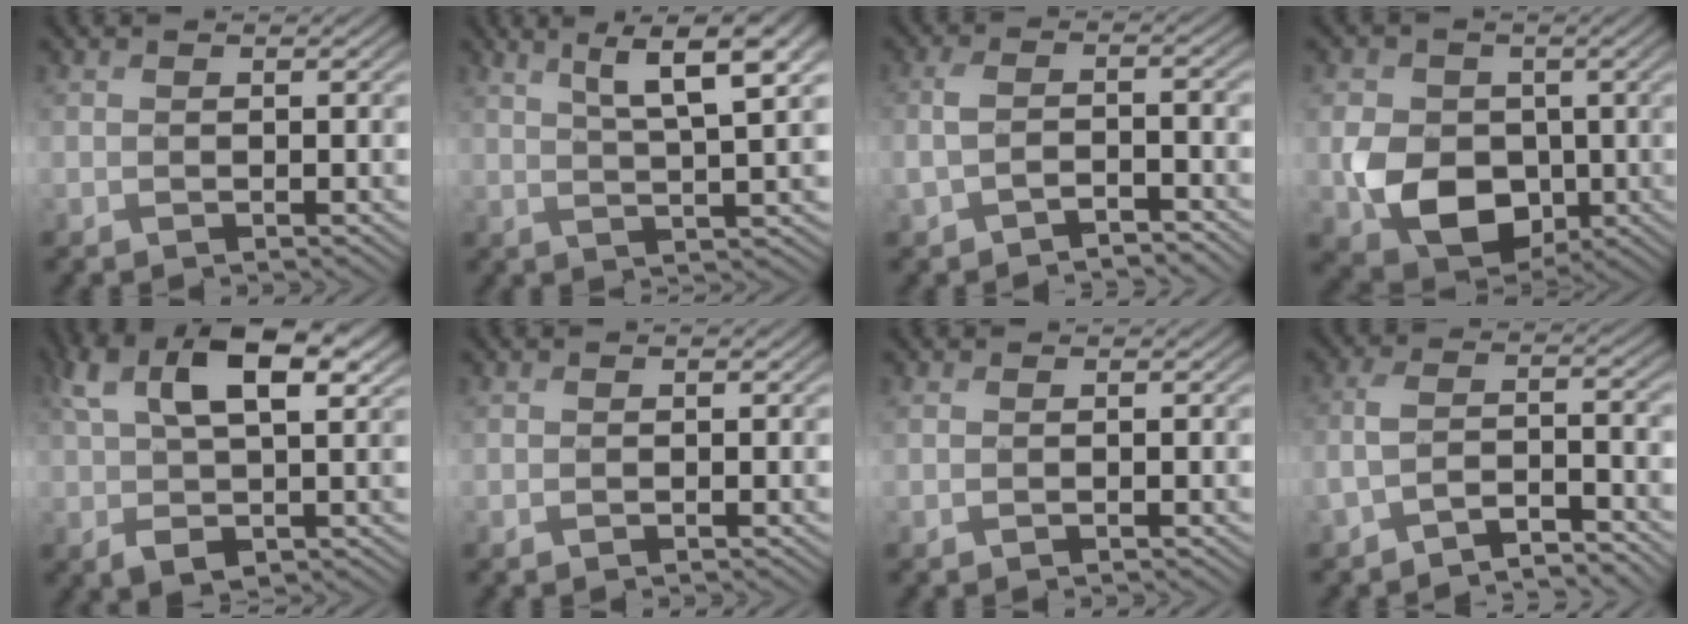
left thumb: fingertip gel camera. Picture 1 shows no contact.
{"total": 8.5, "force": [4.3, 1.4, 7.2], "torque": [-0.119, 0.016, 0.078]}
{"total": 3.2, "force": [-2.1, 1.1, 2.2], "torque": [-0.052, 0.000, -0.047]}
{"total": 8.7, "force": [-1.2, 6.9, 5.1], "torque": [-0.113, -0.014, -0.024]}
{"total": 10.0, "force": [2.5, 5.1, 8.3], "torque": [-0.164, 0.002, 0.040]}
{"total": 0.7, "force": [0.3, 0.3, 0.5], "torque": [-0.011, 0.002, 0.004]}
{"total": 0.6, "force": [0.3, 0.2, 0.5], "torque": [-0.017, 0.003, 0.005]}
{"total": 4.3, "force": [-3.3, 1.1, 2.6], "torque": [-0.055, 0.000, -0.070]}